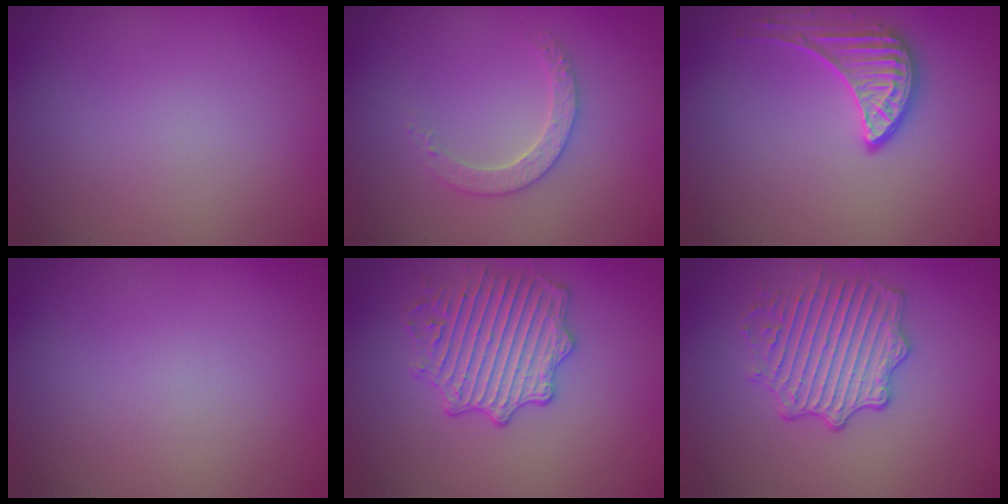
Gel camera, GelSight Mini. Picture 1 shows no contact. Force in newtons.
{"total": 2.5, "press": 2.4, "slide": 0.7}
{"total": 2.7, "press": 2.2, "slide": 1.6}
{"total": 0.0}
{"total": 4.0, "press": 3.8, "slide": 1.2}
{"total": 4.2, "press": 3.8, "slide": 1.7}